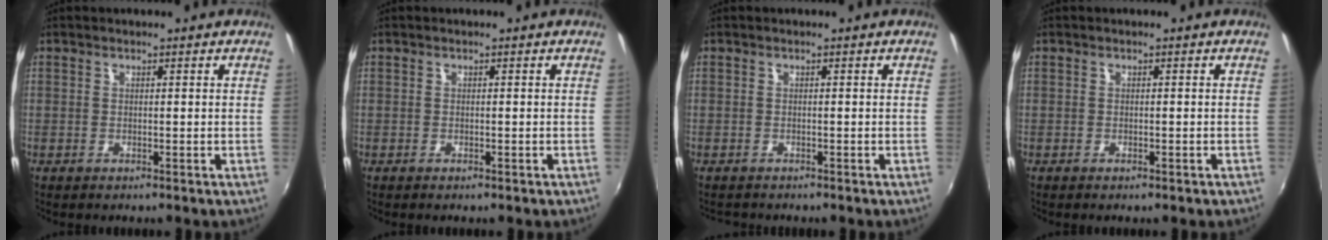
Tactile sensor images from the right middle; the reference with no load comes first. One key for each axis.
{"total": 0.8, "fx": -0.5, "fy": 0.3, "fz": 0.5, "tx": -0.008, "ty": -0.002, "tz": -0.008}
{"total": 1.3, "fx": -1.3, "fy": 0.4, "fz": 0.2, "tx": -0.008, "ty": -0.007, "tz": -0.020}
{"total": 1.4, "fx": -0.9, "fy": 0.6, "fz": 0.8, "tx": -0.013, "ty": -0.003, "tz": -0.012}